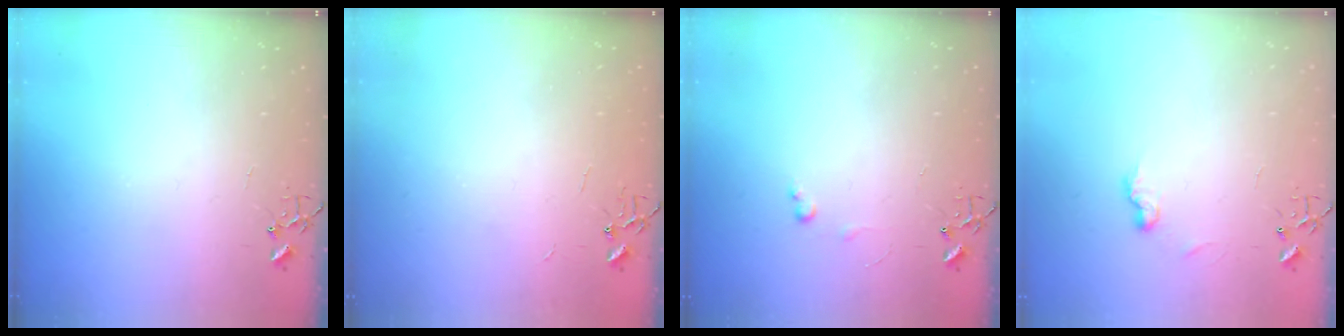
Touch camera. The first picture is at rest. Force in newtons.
{"total": 2.2, "press": 2.2, "slide": 0.3}
{"total": 4.2, "press": 4.2, "slide": 0.6}
{"total": 6.7, "press": 6.7, "slide": 0.4}